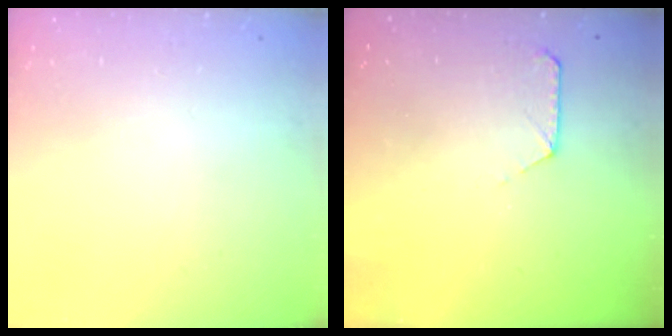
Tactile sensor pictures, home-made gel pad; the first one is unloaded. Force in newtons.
{"total": 6.6, "press": 6.5, "slide": 0.7}